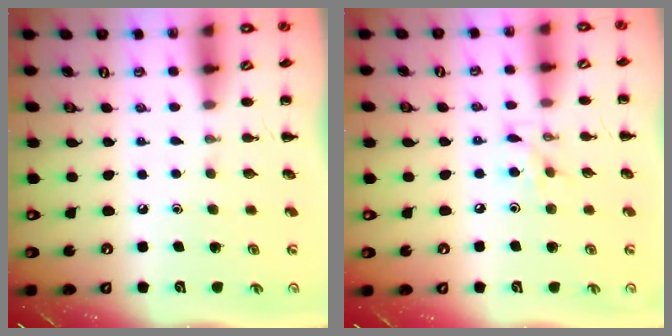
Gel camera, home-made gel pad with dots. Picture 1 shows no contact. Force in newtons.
{"total": 5.2, "press": 5.1, "slide": 1.2}